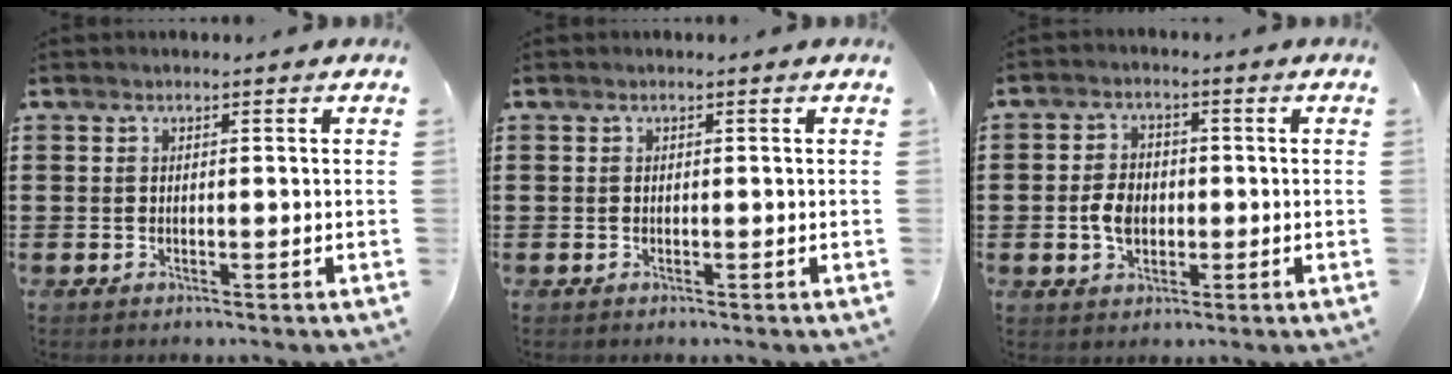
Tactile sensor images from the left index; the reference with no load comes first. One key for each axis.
{"total": 0.0}
{"total": 4.6, "fx": -0.6, "fy": 3.2, "fz": 3.3, "tx": -0.072, "ty": 0.005, "tz": -0.014}